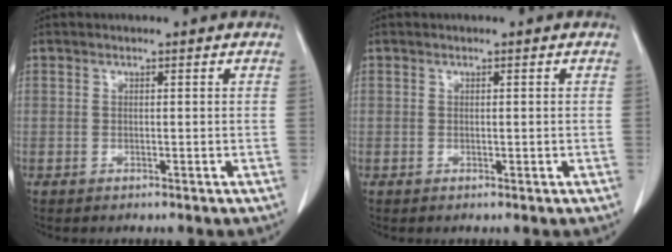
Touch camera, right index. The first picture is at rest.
{"total": 0.0}